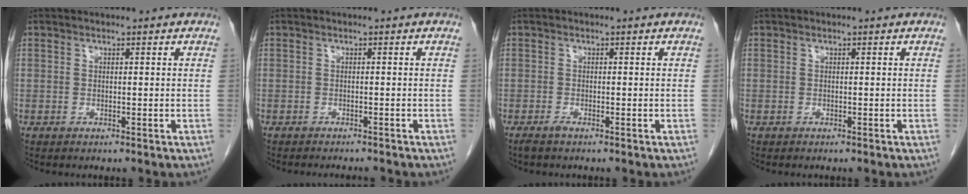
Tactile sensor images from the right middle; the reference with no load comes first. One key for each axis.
{"total": 3.6, "fx": -3.4, "fy": 0.3, "fz": 1.1, "tx": -0.011, "ty": -0.007, "tz": -0.044}
{"total": 1.1, "fx": -0.8, "fy": 0.0, "fz": 0.6, "tx": -0.018, "ty": -0.004, "tz": -0.016}
{"total": 0.0}